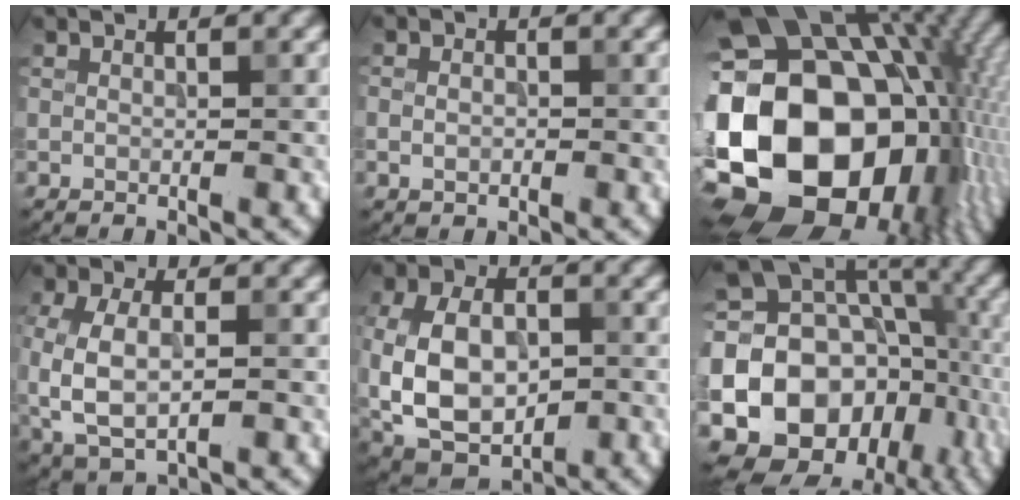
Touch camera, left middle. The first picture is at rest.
{"total": 1.5, "force": [-0.3, 1.1, 0.9], "torque": [-0.016, -0.001, -0.006]}
{"total": 22.8, "force": [-1.9, 16.2, 16.0], "torque": [-0.309, -0.014, -0.026]}
{"total": 5.7, "force": [-0.7, 3.2, 4.7], "torque": [-0.110, -0.007, -0.011]}
{"total": 12.5, "force": [-1.8, 8.3, 9.1], "torque": [-0.191, -0.012, -0.016]}
{"total": 19.4, "force": [-5.2, 16.0, 9.7], "torque": [-0.174, 0.003, -0.084]}